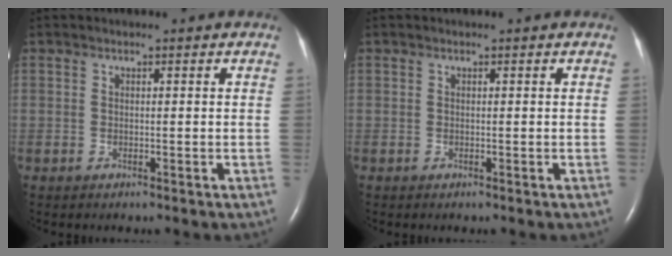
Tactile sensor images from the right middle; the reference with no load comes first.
{"total": 0.0}